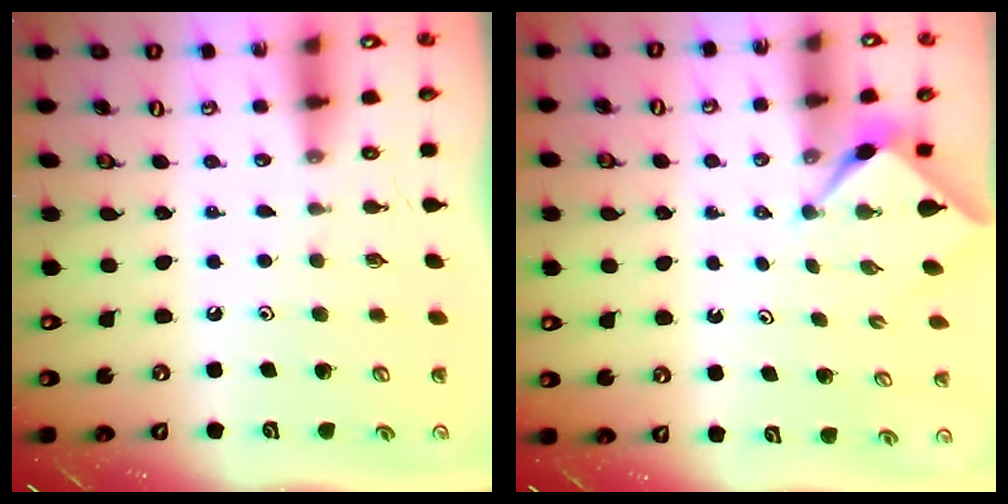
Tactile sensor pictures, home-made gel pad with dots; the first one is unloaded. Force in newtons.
{"total": 2.3, "press": 2.2, "slide": 0.3}